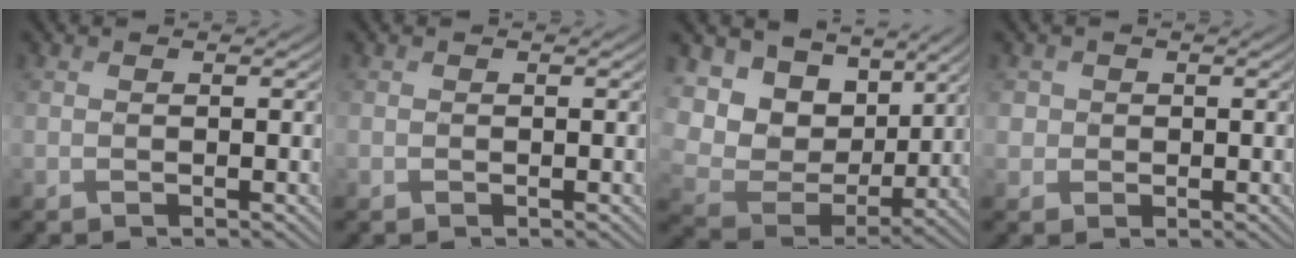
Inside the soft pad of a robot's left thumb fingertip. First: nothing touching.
{"total": 0.0}
{"total": 13.1, "force": [5.8, 9.2, 7.3], "torque": [-0.211, 0.014, 0.116]}
{"total": 1.8, "force": [0.3, 1.8, 0.2], "torque": [-0.006, -0.003, 0.006]}